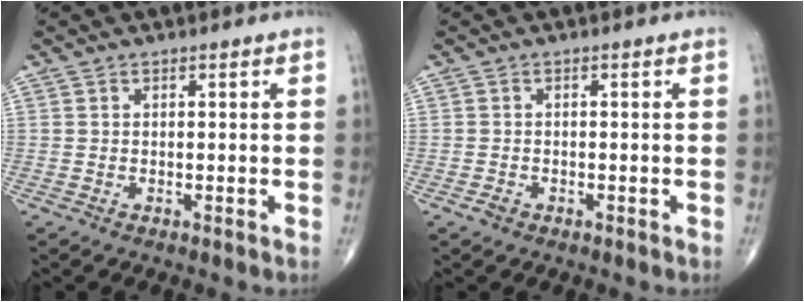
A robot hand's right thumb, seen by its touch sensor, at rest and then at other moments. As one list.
[{"total": 1.1, "force": [-0.7, 0.8, 0.5], "torque": [-0.009, 0.005, -0.012]}]